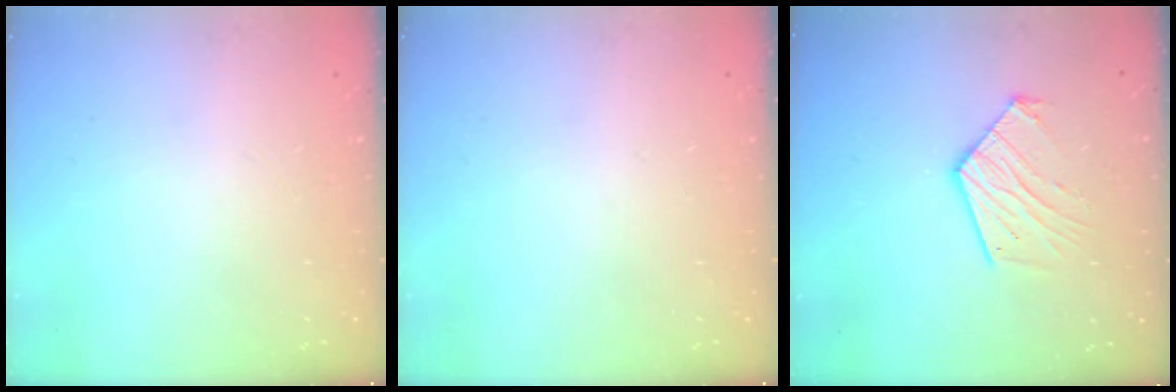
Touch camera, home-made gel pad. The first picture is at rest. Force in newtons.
{"total": 0.0}
{"total": 12.4, "press": 12.4, "slide": 0.5}